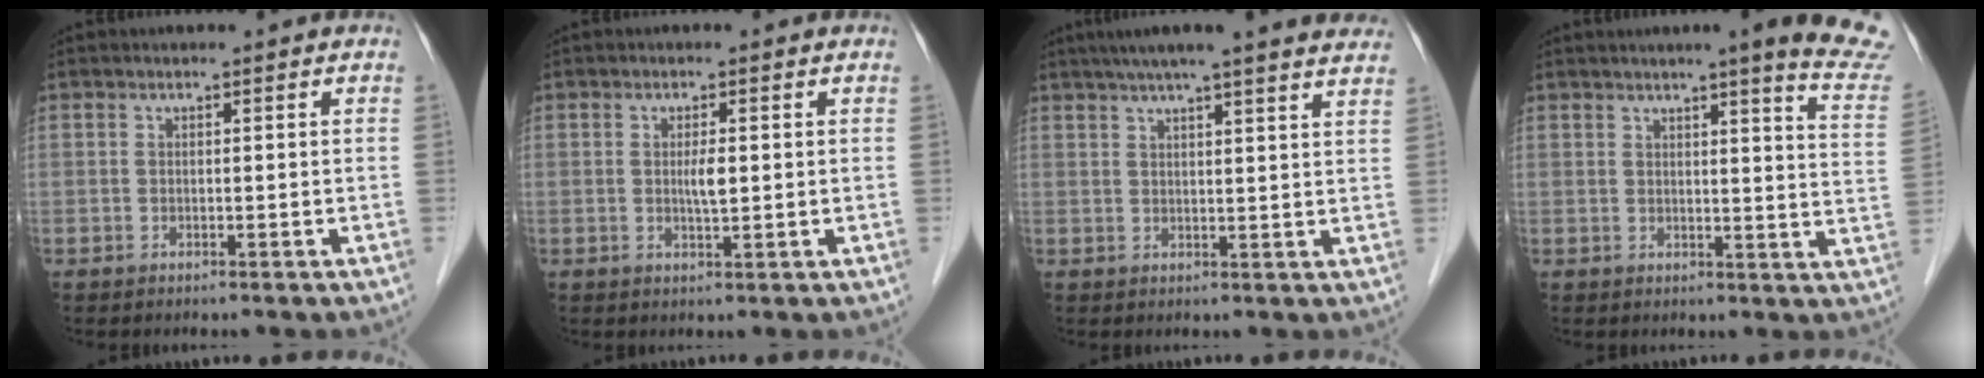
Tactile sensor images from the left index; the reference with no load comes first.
{"total": 2.3, "force": [0.2, 0.4, 2.2], "torque": [-0.041, -0.001, 0.004]}
{"total": 19.6, "force": [17.0, 0.9, 9.8], "torque": [-0.148, 0.022, 0.207]}
{"total": 13.5, "force": [11.7, -0.7, 6.7], "torque": [-0.070, -0.070, 0.111]}